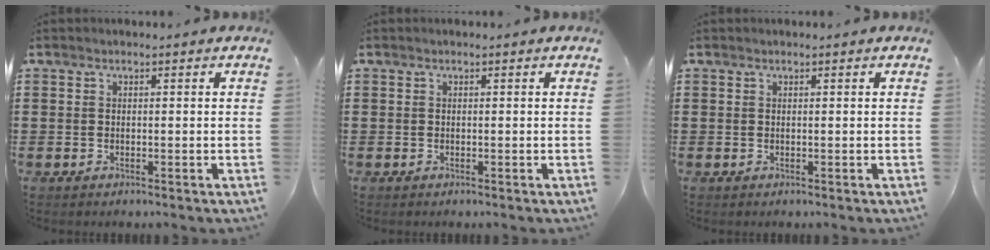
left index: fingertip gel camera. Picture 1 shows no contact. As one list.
[{"total": 0.0}, {"total": 0.0}]